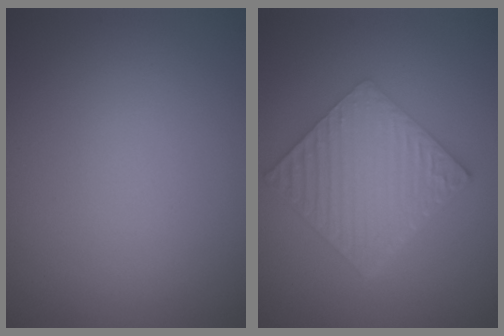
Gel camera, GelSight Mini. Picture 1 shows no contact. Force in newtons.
{"total": 7.0, "press": 4.7, "slide": 5.2}